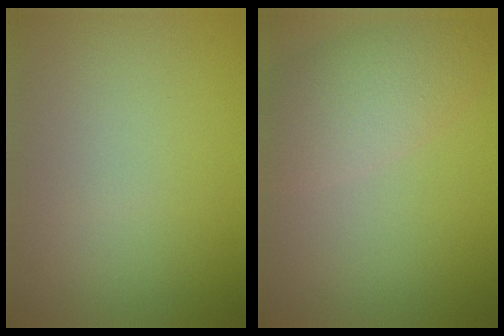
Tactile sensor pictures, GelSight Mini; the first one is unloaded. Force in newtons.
{"total": 4.8, "press": 4.8, "slide": 0.3}